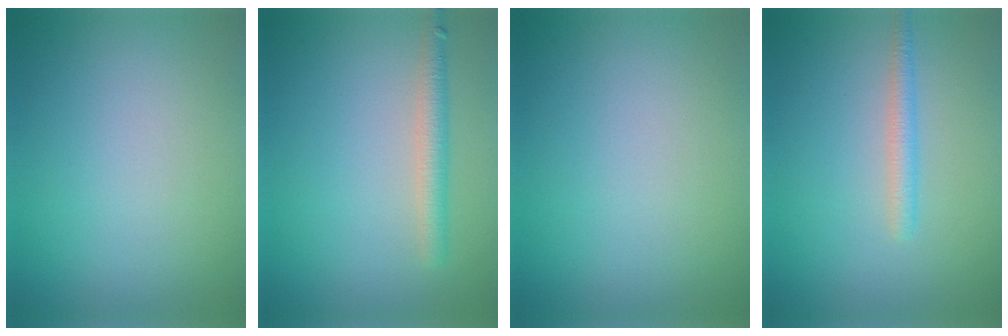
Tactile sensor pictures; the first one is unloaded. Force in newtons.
{"total": 2.3, "press": 2.3, "slide": 0.1}
{"total": 0.0}
{"total": 1.6, "press": 1.6, "slide": 0.1}